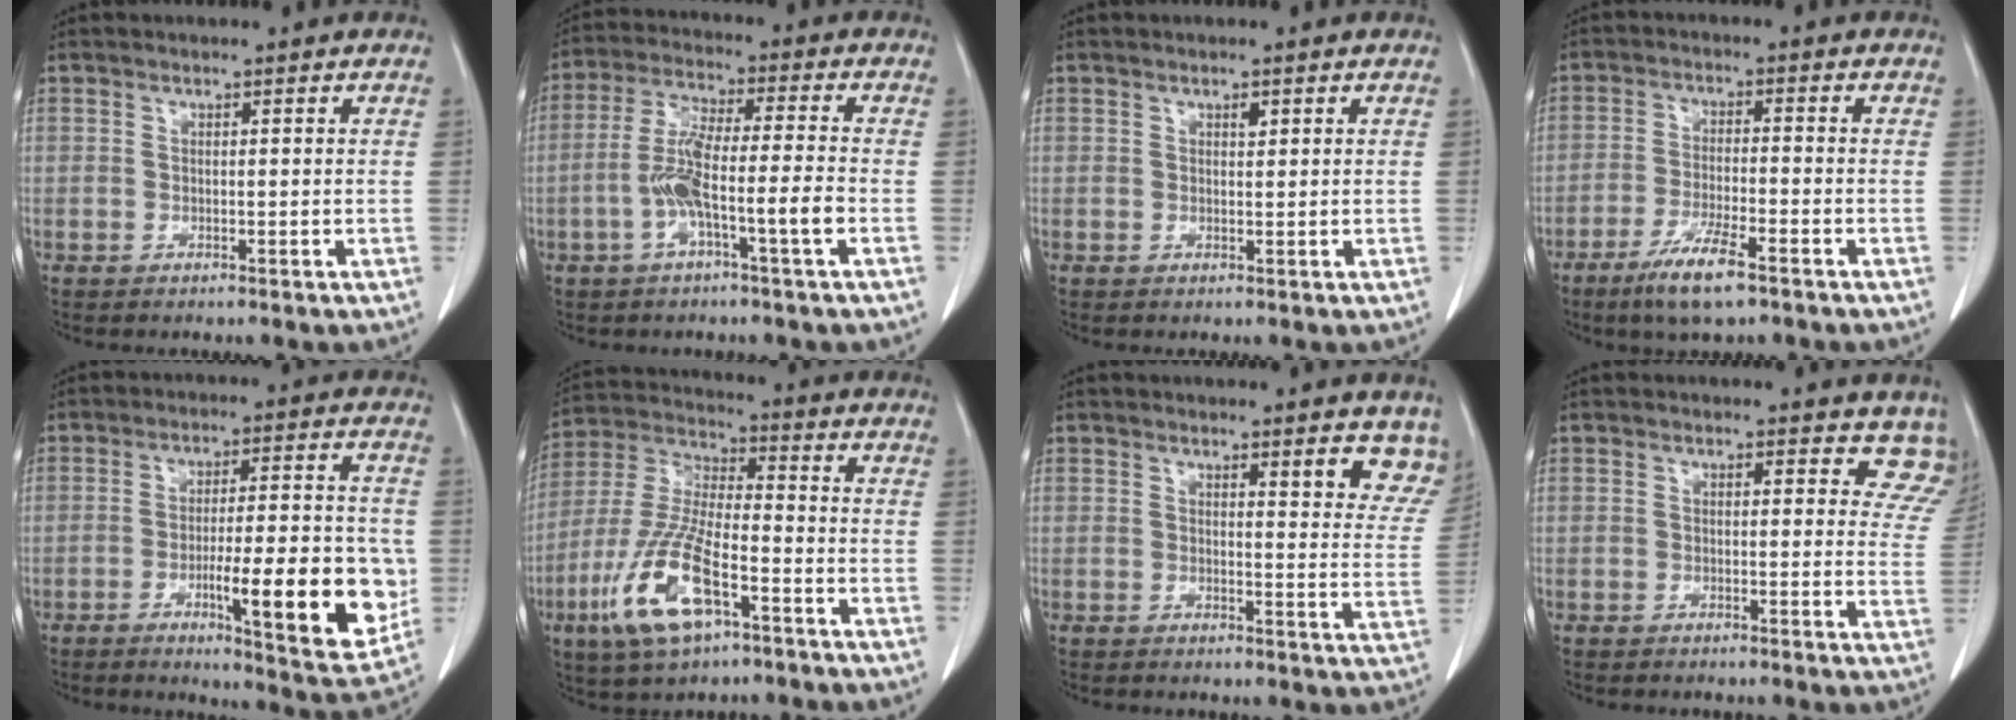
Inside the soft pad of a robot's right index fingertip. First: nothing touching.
{"total": 8.9, "force": [-2.9, 0.2, 8.4], "torque": [-0.167, 0.013, -0.055]}
{"total": 0.9, "force": [0.5, 0.4, 0.7], "torque": [-0.011, -0.002, 0.007]}
{"total": 7.5, "force": [-5.0, 0.6, 5.6], "torque": [-0.112, -0.015, -0.089]}
{"total": 15.6, "force": [-3.8, 2.7, 14.9], "torque": [-0.198, -0.004, -0.045]}
{"total": 14.3, "force": [-6.6, 4.1, 12.0], "torque": [-0.262, -0.011, -0.123]}
{"total": 7.8, "force": [6.6, 1.6, 3.8], "torque": [-0.026, -0.027, 0.054]}
{"total": 7.1, "force": [6.4, 2.8, 1.3], "torque": [0.026, -0.019, 0.039]}